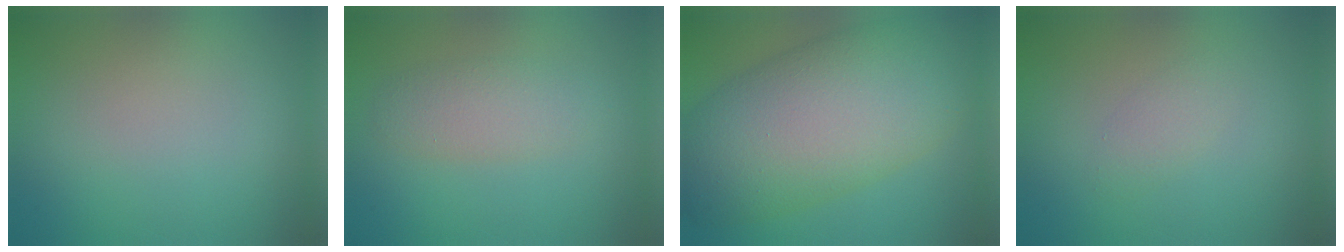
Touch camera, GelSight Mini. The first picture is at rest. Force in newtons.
{"total": 2.6, "press": 2.6, "slide": 0.2}
{"total": 12.3, "press": 12.3, "slide": 0.4}
{"total": 1.4, "press": 1.4, "slide": 0.1}